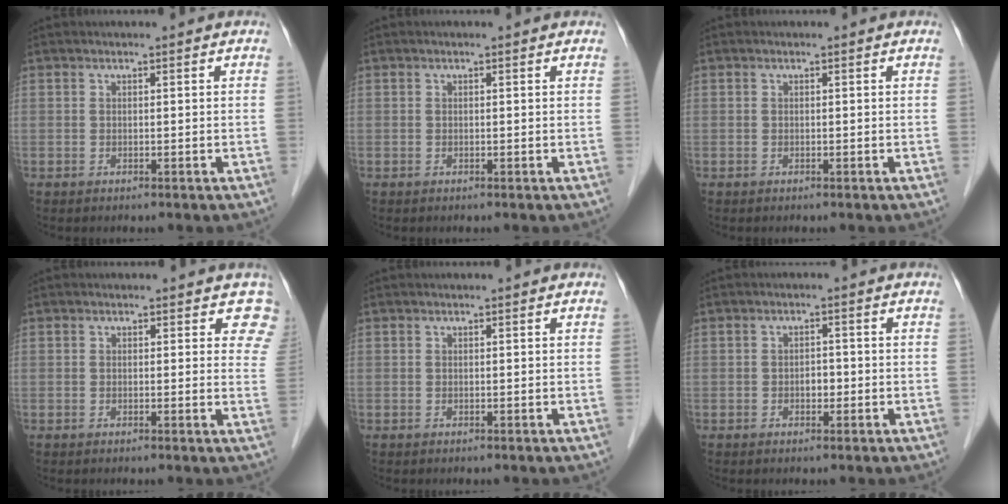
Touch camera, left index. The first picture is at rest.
{"total": 0.0}
{"total": 0.0}
{"total": 4.0, "force": [3.2, 2.3, 0.9], "torque": [0.022, -0.016, 0.010]}
{"total": 0.0}
{"total": 1.7, "force": [-0.7, 1.1, 1.1], "torque": [-0.015, 0.001, -0.010]}